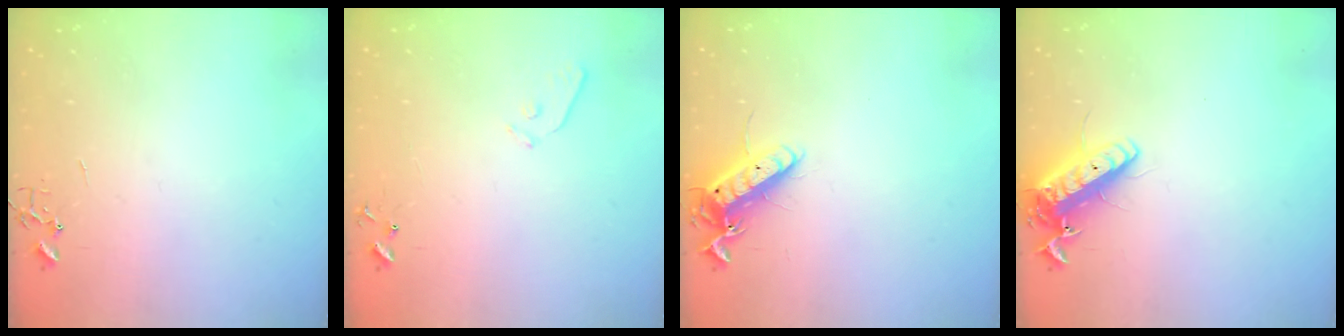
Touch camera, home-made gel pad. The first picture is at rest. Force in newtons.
{"total": 6.6, "press": 6.6, "slide": 0.7}
{"total": 12.5, "press": 12.5, "slide": 1.1}
{"total": 13.4, "press": 13.1, "slide": 2.5}